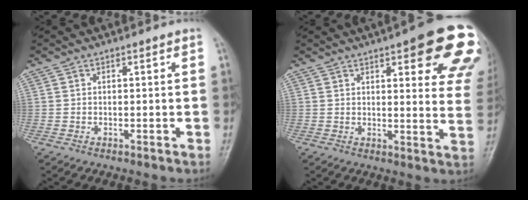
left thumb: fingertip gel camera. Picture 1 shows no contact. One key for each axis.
{"total": 19.6, "fx": 10.1, "fy": 5.6, "fz": 15.8, "tx": -0.164, "ty": -0.029, "tz": 0.112}